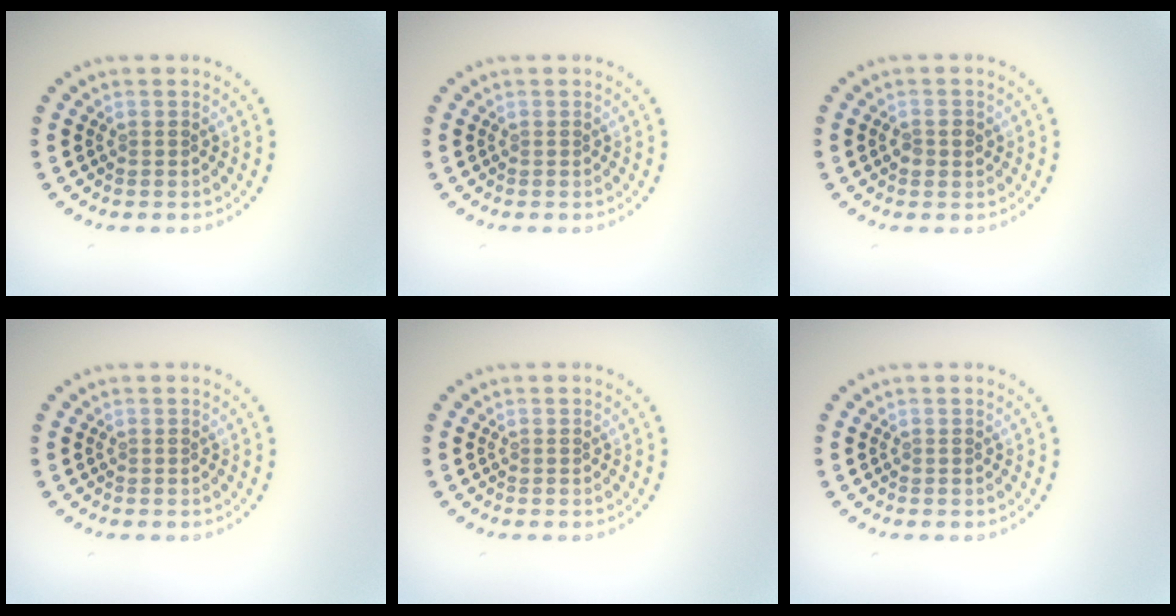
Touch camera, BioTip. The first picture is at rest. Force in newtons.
{"total": 0.0}
{"total": 1.4, "press": 1.4, "slide": 0.2}
{"total": 0.0}
{"total": 0.0}
{"total": 0.0}